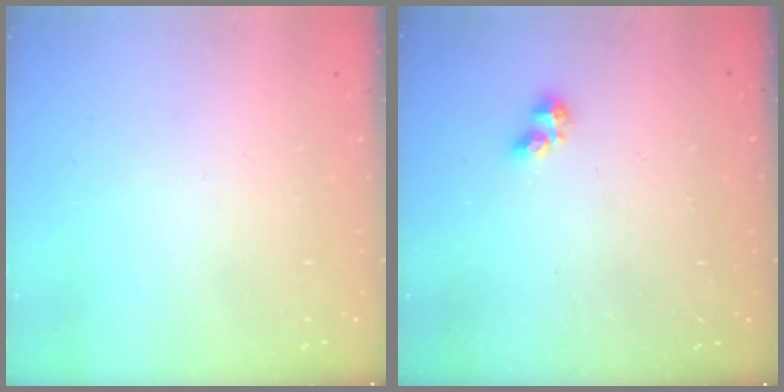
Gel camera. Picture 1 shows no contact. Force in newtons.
{"total": 1.8, "press": 1.7, "slide": 0.5}